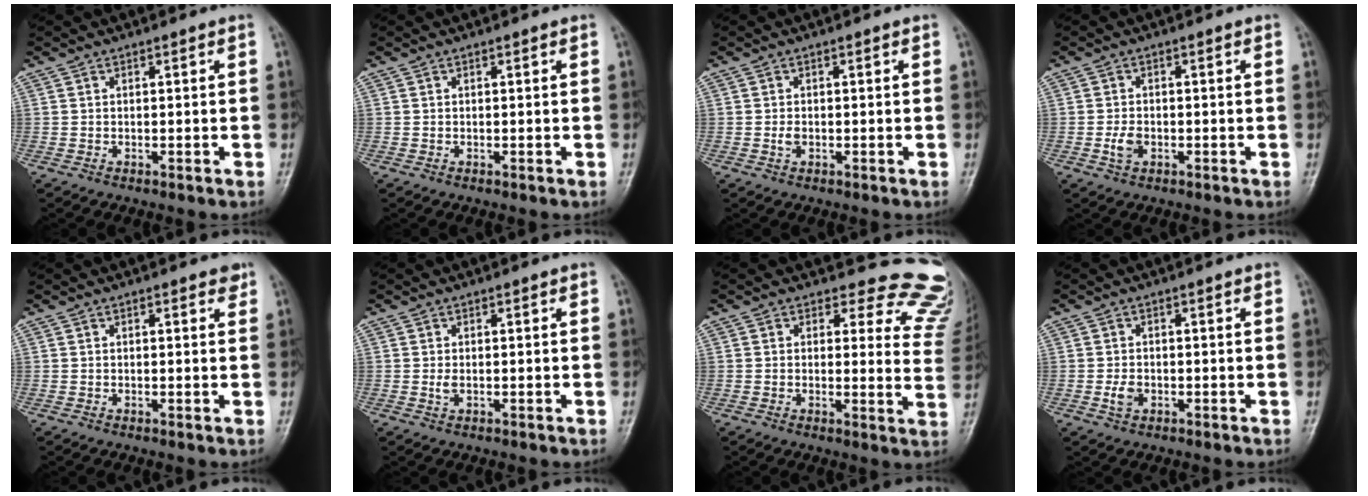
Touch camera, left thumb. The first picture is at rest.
{"total": 0.0}
{"total": 1.5, "force": [-0.2, 1.0, 1.1], "torque": [-0.022, 0.003, -0.005]}
{"total": 2.9, "force": [-0.9, 2.0, 1.9], "torque": [-0.036, 0.007, -0.016]}
{"total": 1.6, "force": [0.9, 0.7, 1.1], "torque": [-0.012, -0.002, 0.008]}
{"total": 1.8, "force": [0.2, 0.9, 1.5], "torque": [-0.029, 0.002, 0.004]}
{"total": 13.2, "force": [12.1, 5.0, 1.5], "torque": [0.036, -0.112, 0.094]}
{"total": 2.6, "force": [-0.7, 1.8, 1.6], "torque": [-0.028, 0.004, -0.013]}